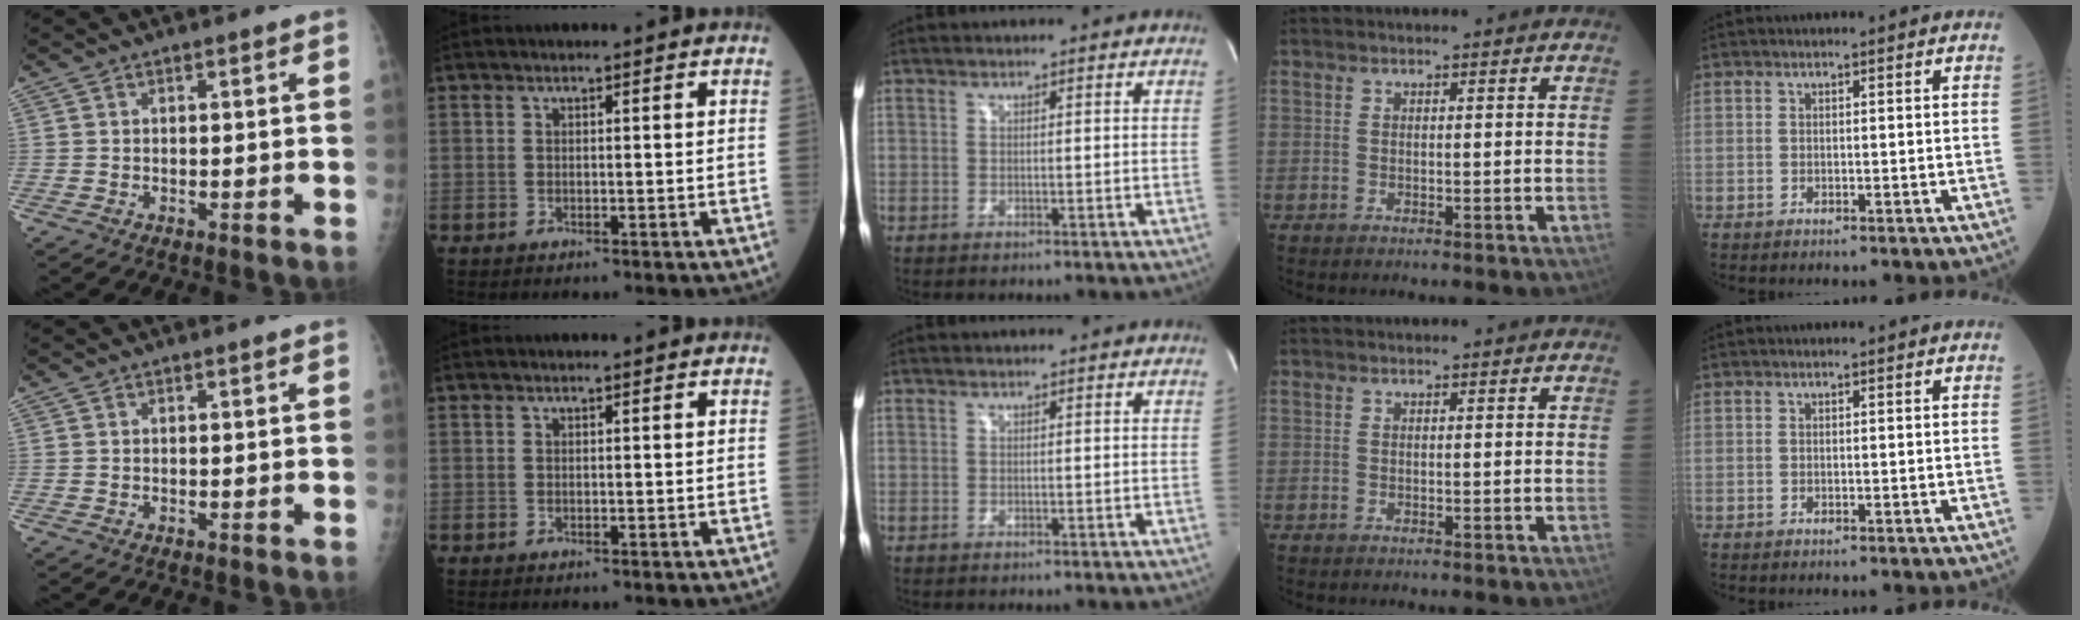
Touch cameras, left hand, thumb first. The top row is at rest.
{}